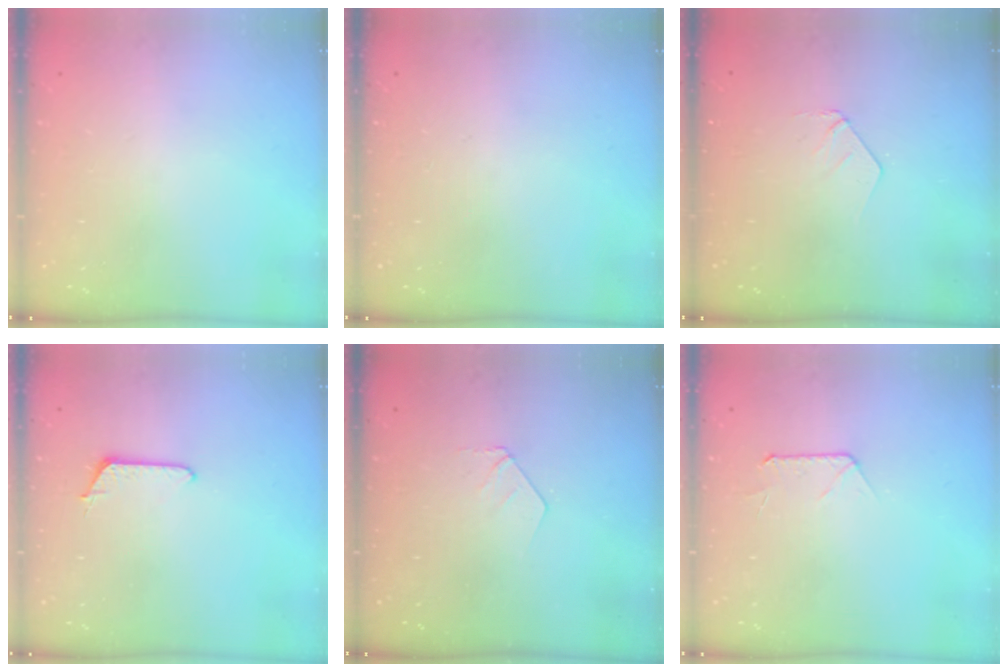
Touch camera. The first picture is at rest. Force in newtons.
{"total": 0.0}
{"total": 3.8, "press": 3.8, "slide": 0.3}
{"total": 5.6, "press": 5.5, "slide": 0.7}
{"total": 3.4, "press": 3.4, "slide": 0.3}
{"total": 5.2, "press": 5.1, "slide": 0.4}